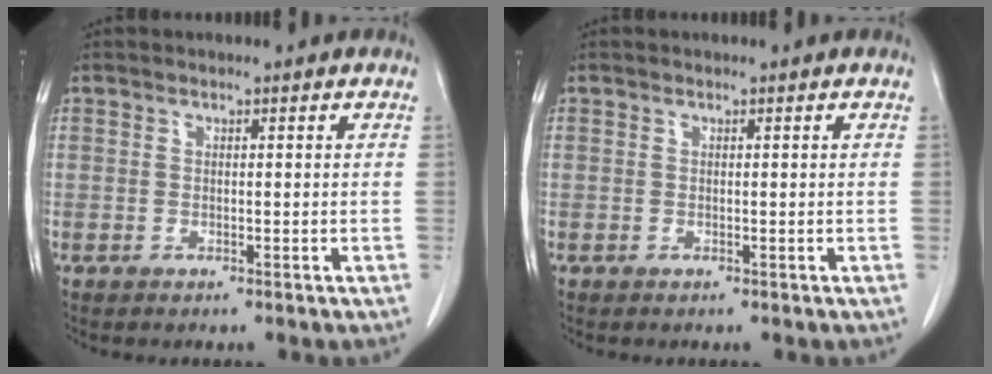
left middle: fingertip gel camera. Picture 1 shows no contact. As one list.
[{"total": 0.0}]